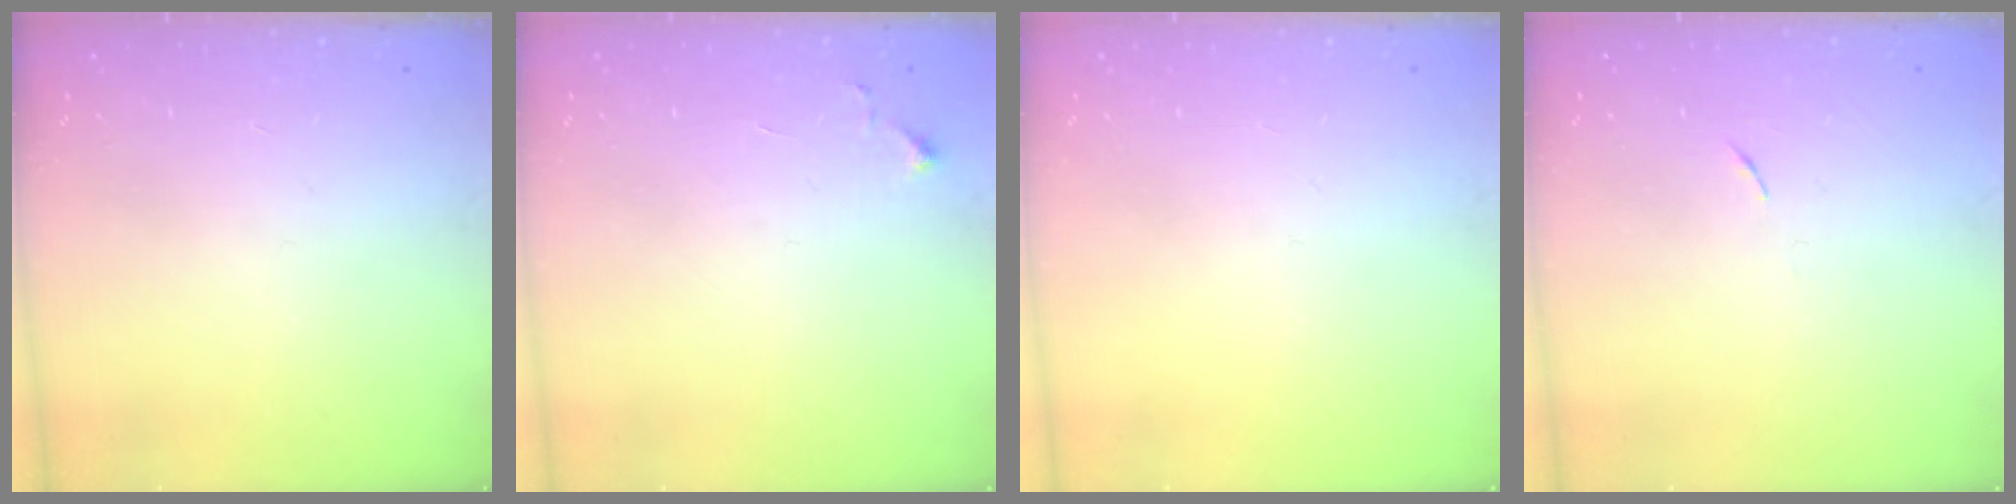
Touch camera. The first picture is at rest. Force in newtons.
{"total": 3.2, "press": 3.2, "slide": 0.6}
{"total": 0.0}
{"total": 3.7, "press": 3.6, "slide": 0.7}